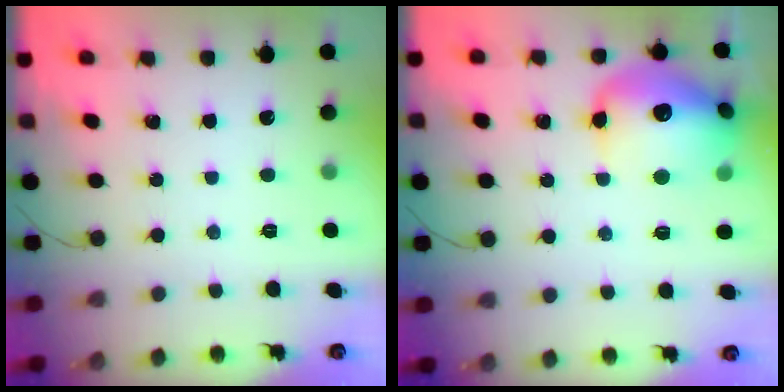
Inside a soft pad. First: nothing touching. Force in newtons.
{"total": 18.0, "press": 17.9, "slide": 2.2}